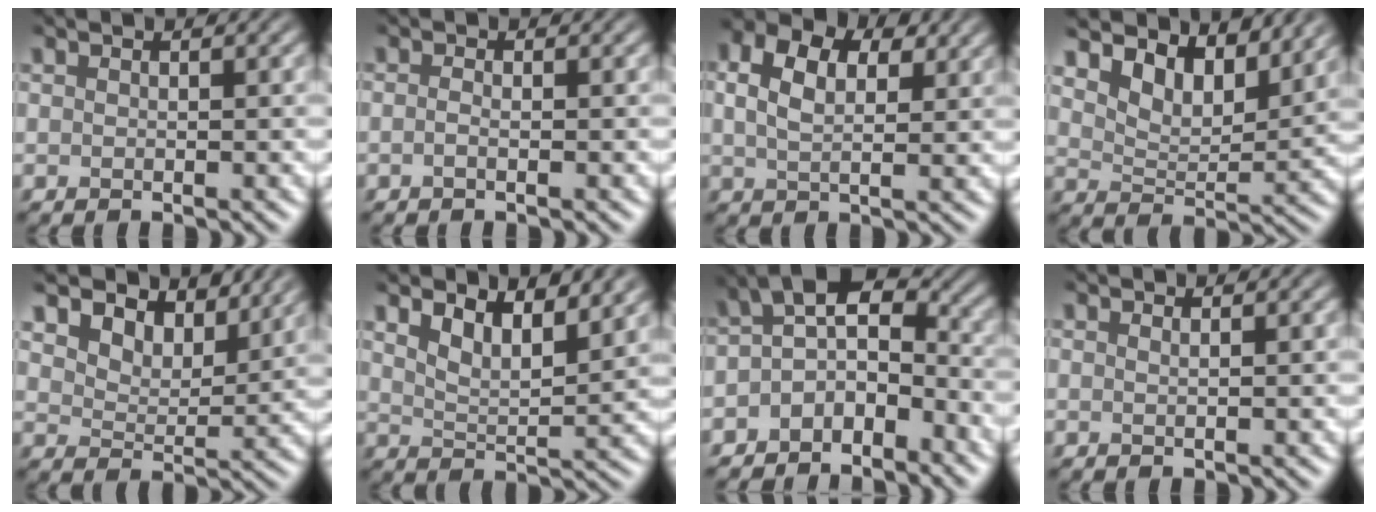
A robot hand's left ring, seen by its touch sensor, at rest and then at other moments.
{"total": 0.8, "force": [-0.3, 0.2, 0.7], "torque": [-0.015, -0.004, -0.008]}
{"total": 7.3, "force": [3.3, 4.5, 4.8], "torque": [-0.104, 0.015, 0.042]}
{"total": 5.9, "force": [4.7, 2.3, 2.6], "torque": [-0.056, -0.004, 0.067]}
{"total": 6.4, "force": [5.0, 2.9, 2.7], "torque": [-0.052, -0.011, 0.079]}
{"total": 5.2, "force": [3.3, 1.8, 3.7], "torque": [-0.062, 0.002, 0.051]}
{"total": 4.4, "force": [-2.0, 2.1, 3.3], "torque": [-0.042, 0.008, -0.050]}
{"total": 0.7, "force": [0.3, 0.3, 0.5], "torque": [-0.002, -0.004, 0.000]}